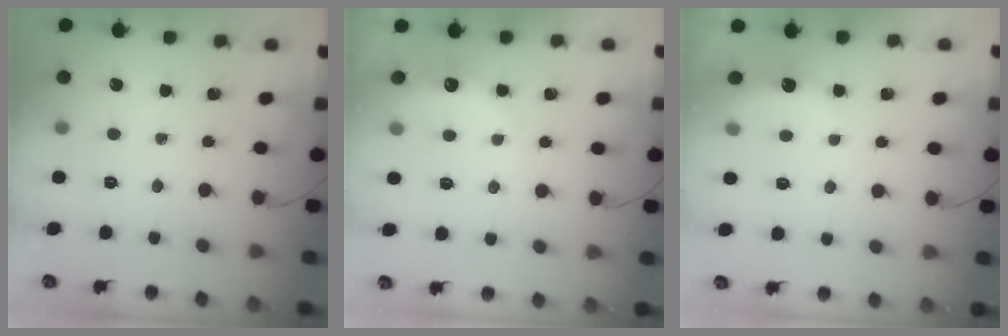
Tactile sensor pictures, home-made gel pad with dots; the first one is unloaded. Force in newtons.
{"total": 7.5, "press": 7.4, "slide": 1.5}
{"total": 2.8, "press": 2.6, "slide": 0.8}